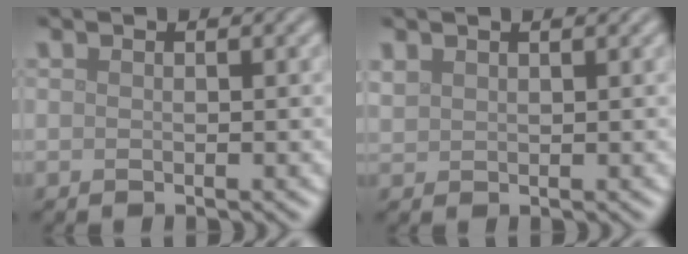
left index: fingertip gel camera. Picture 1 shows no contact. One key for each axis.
{"total": 1.5, "fx": 1.1, "fy": 0.8, "fz": 0.5, "tx": -0.013, "ty": 0.003, "tz": 0.025}